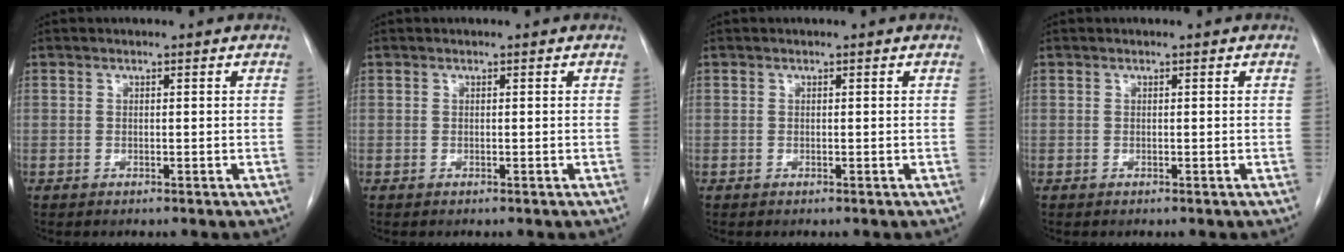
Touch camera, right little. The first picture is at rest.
{"total": 0.0}
{"total": 0.0}
{"total": 0.0}